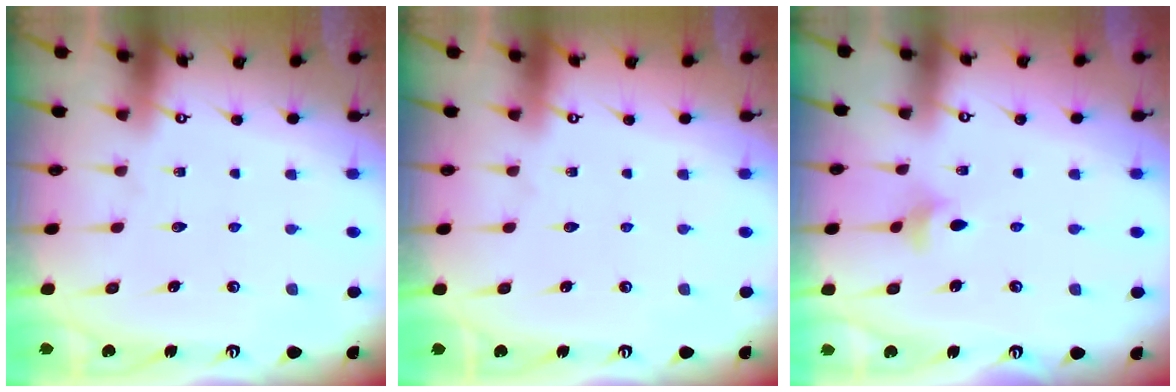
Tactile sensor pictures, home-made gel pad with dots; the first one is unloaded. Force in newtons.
{"total": 0.0}
{"total": 4.9, "press": 4.8, "slide": 1.1}